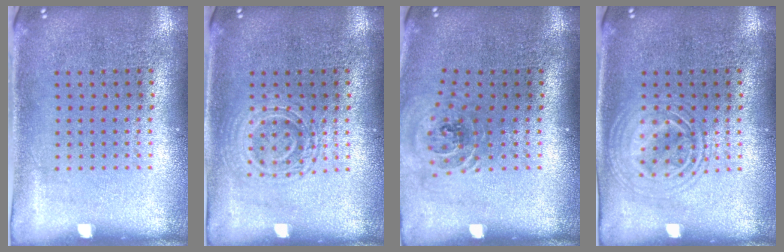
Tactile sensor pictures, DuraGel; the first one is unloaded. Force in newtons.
{"total": 2.5, "press": 2.5, "slide": 0.5}
{"total": 1.1, "press": 1.1, "slide": 0.2}
{"total": 2.8, "press": 2.7, "slide": 0.4}